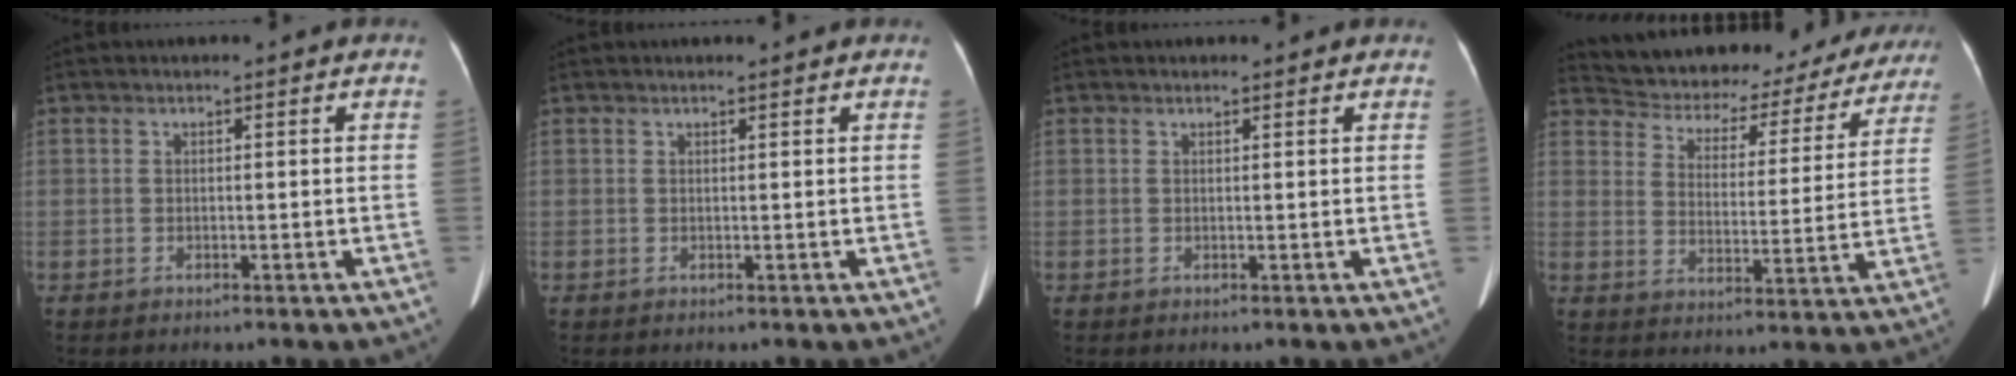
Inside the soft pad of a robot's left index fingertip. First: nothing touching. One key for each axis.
{"total": 2.2, "fx": 2.0, "fy": 0.1, "fz": 0.8, "tx": -0.010, "ty": 0.006, "tz": 0.023}
{"total": 2.0, "fx": 1.8, "fy": 0.4, "fz": 0.7, "tx": -0.009, "ty": 0.003, "tz": 0.019}
{"total": 23.7, "fx": 21.8, "fy": 7.4, "fz": 5.6, "tx": -0.086, "ty": -0.035, "tz": 0.267}